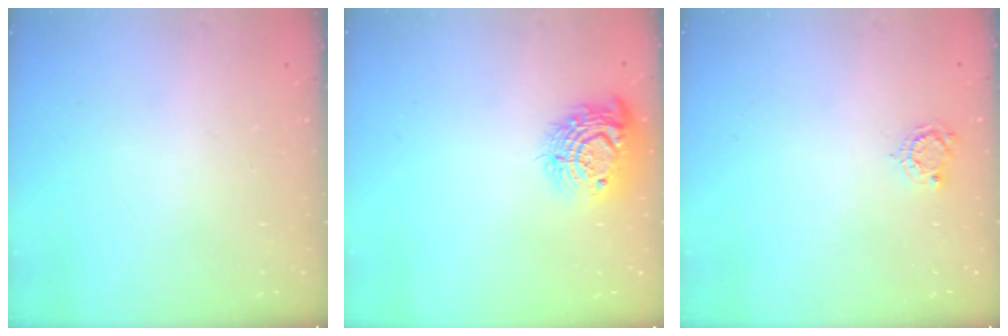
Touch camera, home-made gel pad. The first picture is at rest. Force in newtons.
{"total": 14.5, "press": 14.5, "slide": 0.7}
{"total": 4.6, "press": 4.5, "slide": 0.5}